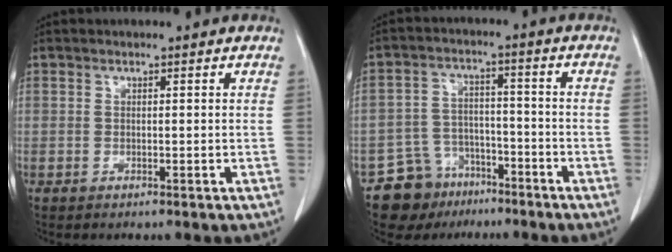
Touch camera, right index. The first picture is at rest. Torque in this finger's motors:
{"motor_torque": [-0.40, -0.07, -0.71, -0.21]}